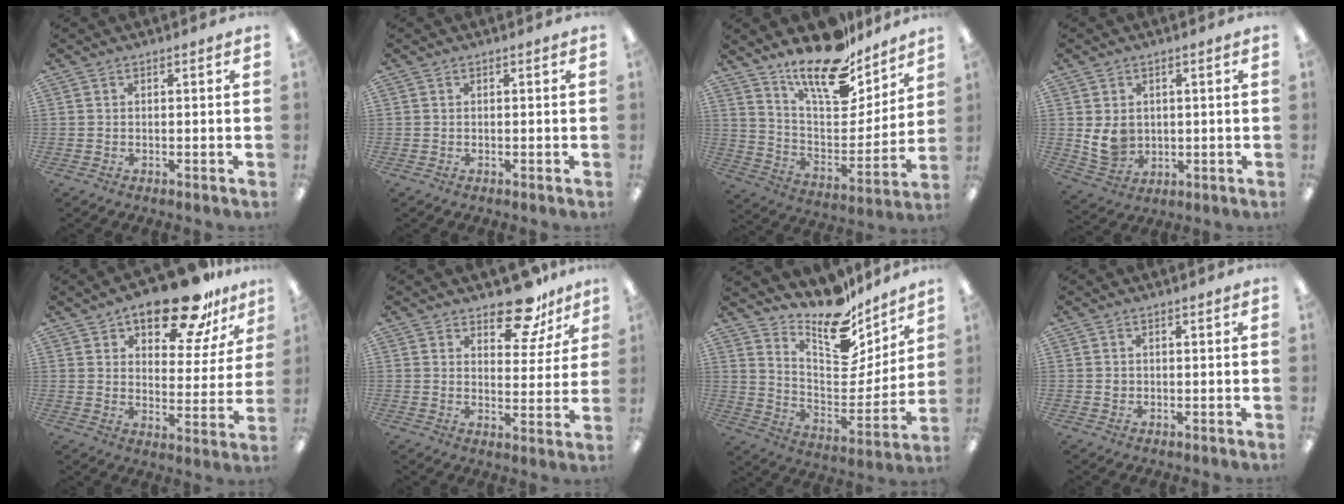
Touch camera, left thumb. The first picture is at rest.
{"total": 0.0}
{"total": 18.6, "force": [15.5, 5.9, 8.4], "torque": [-0.149, -0.116, 0.271]}
{"total": 6.4, "force": [1.0, 5.5, 3.2], "torque": [-0.063, -0.003, 0.019]}
{"total": 17.5, "force": [13.3, 6.7, 9.2], "torque": [-0.135, -0.081, 0.223]}
{"total": 12.0, "force": [9.3, 5.2, 5.5], "torque": [-0.064, -0.060, 0.163]}
{"total": 16.4, "force": [14.1, 5.7, 6.0], "torque": [-0.104, -0.127, 0.246]}
{"total": 0.9, "force": [0.2, 0.8, 0.3], "torque": [-0.007, 0.004, 0.003]}